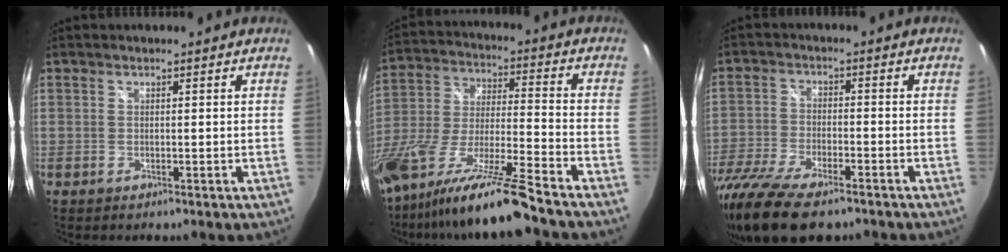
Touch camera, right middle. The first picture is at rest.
{"total": 21.8, "force": [-16.7, 0.1, 14.0], "torque": [-0.263, -0.057, -0.303]}
{"total": 16.5, "force": [-12.2, 5.2, 9.7], "torque": [-0.222, -0.058, -0.222]}